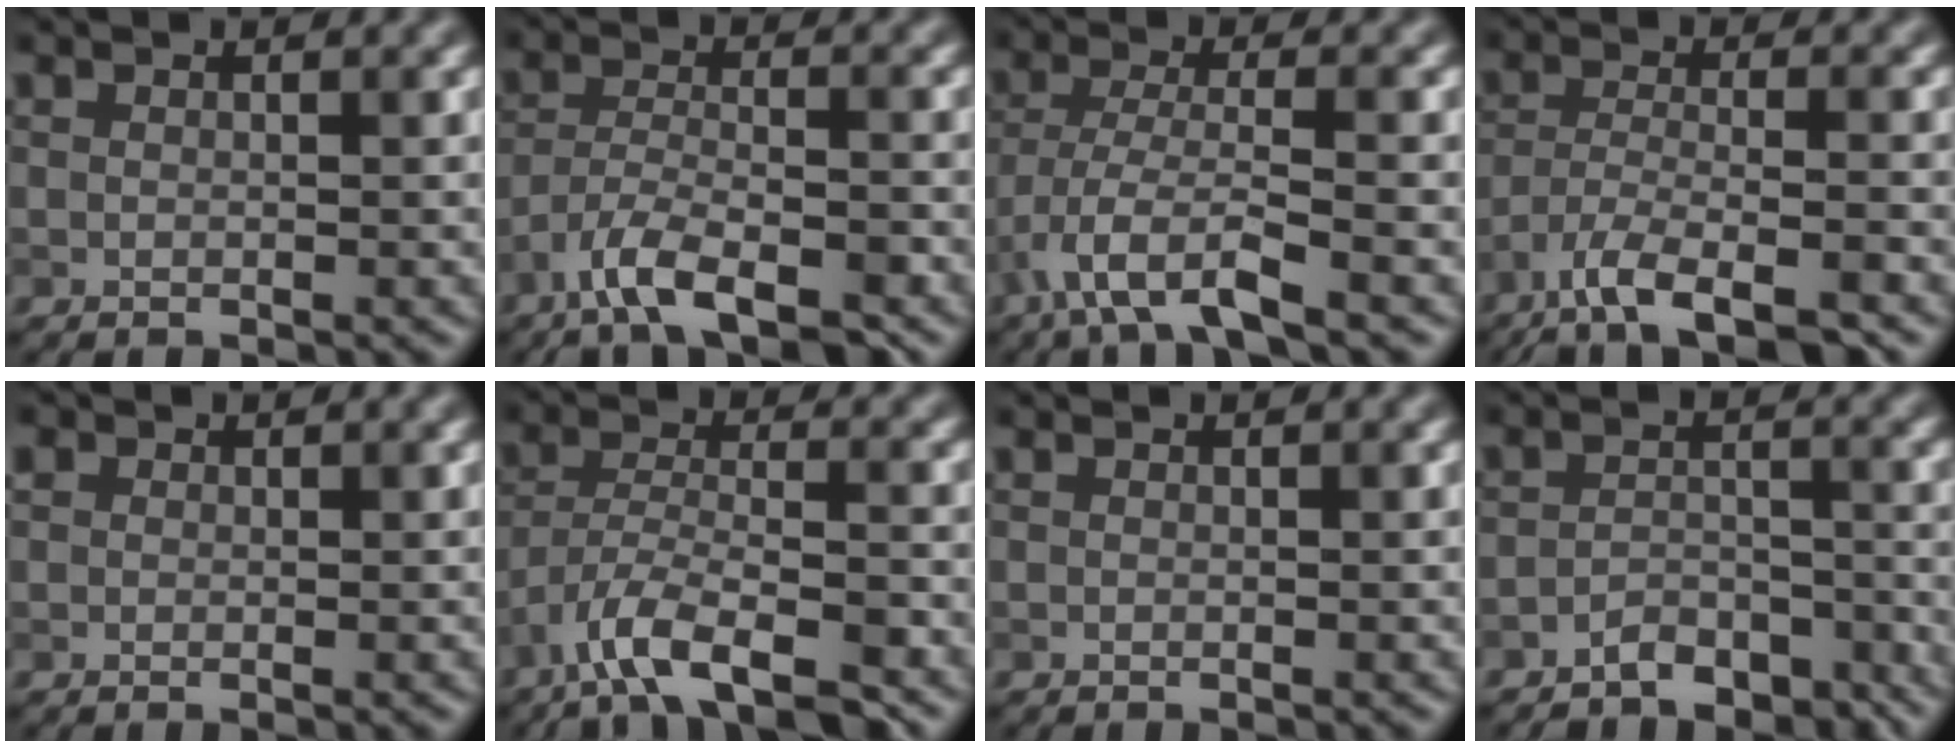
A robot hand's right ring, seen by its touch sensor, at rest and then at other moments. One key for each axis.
{"total": 6.6, "fx": -4.6, "fy": 2.0, "fz": 4.3, "tx": -0.075, "ty": -0.002, "tz": -0.086}
{"total": 5.3, "fx": -3.3, "fy": 1.2, "fz": 4.0, "tx": -0.082, "ty": -0.006, "tz": -0.071}
{"total": 7.2, "fx": -5.3, "fy": 1.9, "fz": 4.5, "tx": -0.080, "ty": -0.003, "tz": -0.095}
{"total": 1.1, "fx": 0.6, "fy": 0.9, "fz": 0.3, "tx": 0.000, "ty": 0.002, "tz": 0.002}
{"total": 7.8, "fx": -5.3, "fy": 2.6, "fz": 5.0, "tx": -0.086, "ty": -0.001, "tz": -0.102}
{"total": 0.0}
{"total": 3.9, "fx": -3.4, "fy": 1.6, "fz": 1.0, "tx": -0.014, "ty": 0.000, "tz": -0.061}